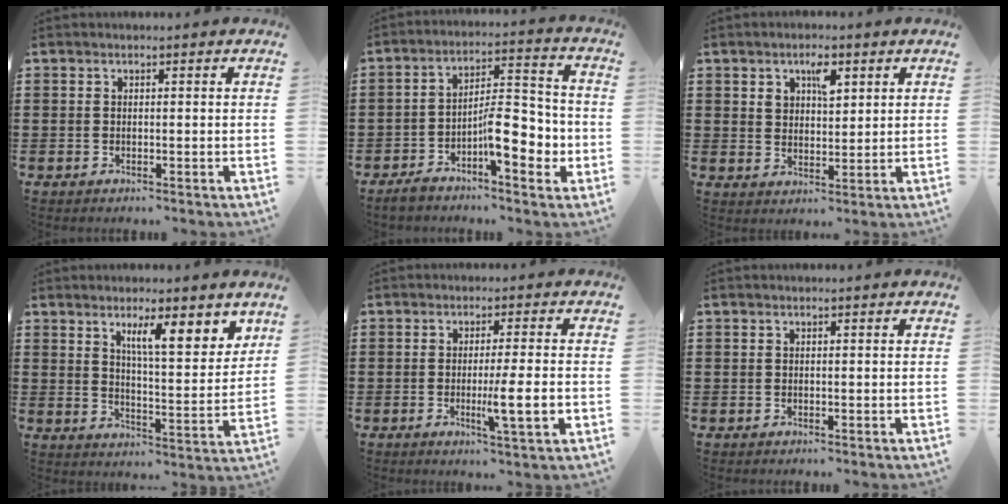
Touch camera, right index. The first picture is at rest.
{"total": 9.5, "force": [-3.3, 3.3, 8.3], "torque": [-0.119, -0.002, -0.058]}
{"total": 3.9, "force": [2.2, 2.1, 2.5], "torque": [-0.041, 0.003, 0.034]}
{"total": 7.9, "force": [4.9, 1.9, 5.8], "torque": [-0.094, -0.019, 0.077]}
{"total": 6.8, "force": [-1.5, 0.2, 6.6], "torque": [-0.106, -0.013, -0.025]}
{"total": 0.0}